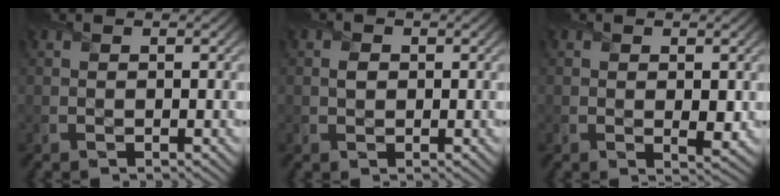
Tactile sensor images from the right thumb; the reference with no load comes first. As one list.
[{"total": 0.9, "force": [0.1, 0.7, 0.6], "torque": [-0.018, 0.002, -0.002]}, {"total": 1.7, "force": [0.1, 0.7, 1.6], "torque": [-0.028, -0.008, 0.004]}]